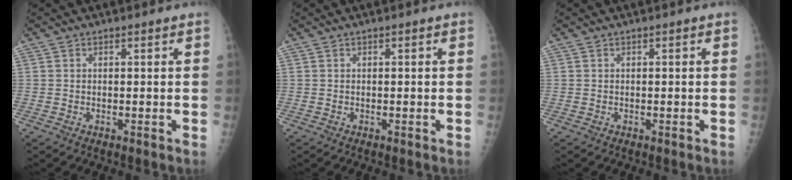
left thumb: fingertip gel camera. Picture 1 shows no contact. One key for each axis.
{"total": 0.0}
{"total": 0.0}